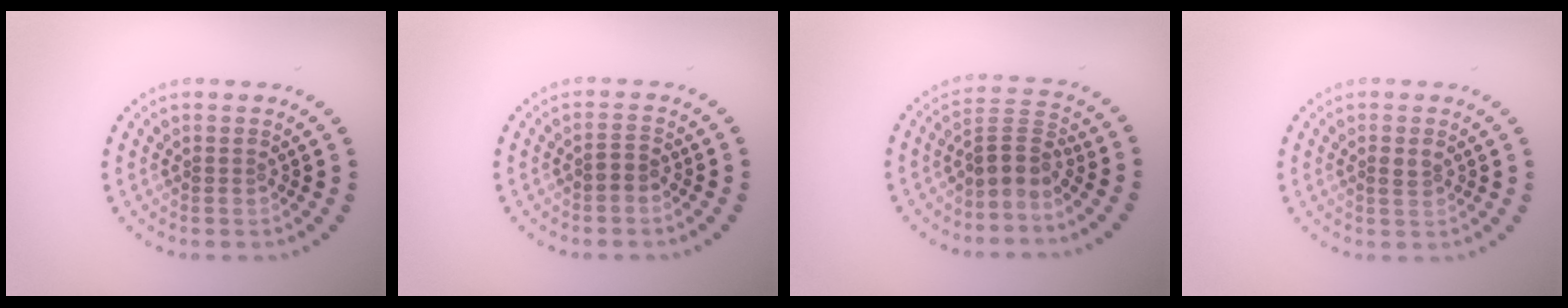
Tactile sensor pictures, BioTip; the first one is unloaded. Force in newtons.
{"total": 1.4, "press": 1.1, "slide": 0.8}
{"total": 2.8, "press": 2.1, "slide": 2.0}
{"total": 1.1, "press": 1.1, "slide": 0.3}